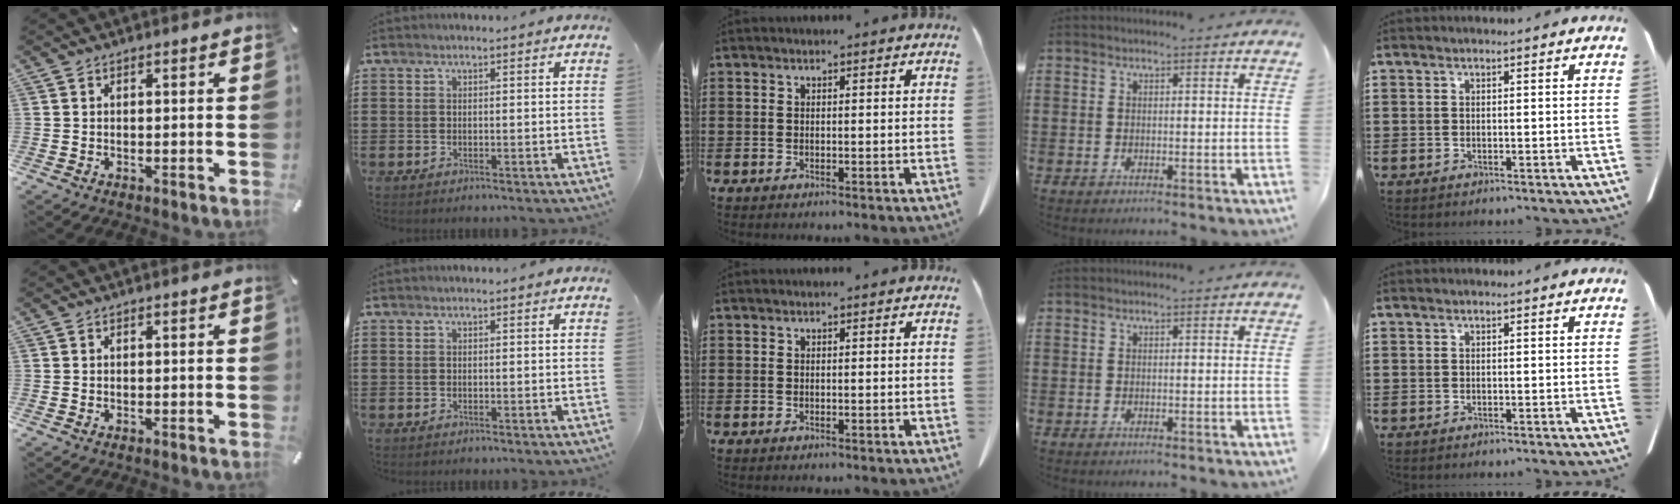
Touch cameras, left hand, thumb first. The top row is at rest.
{}